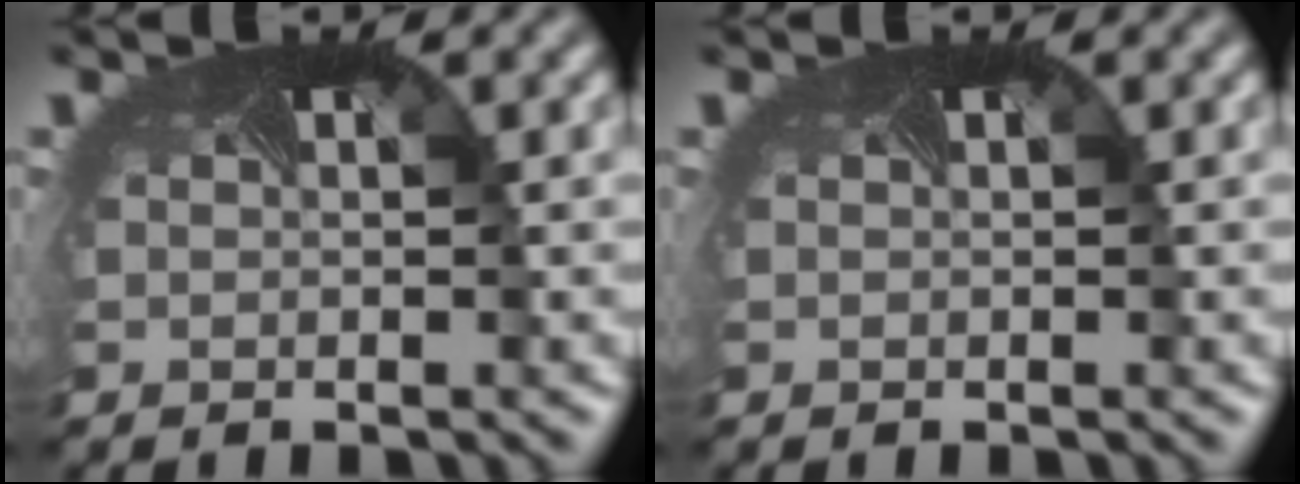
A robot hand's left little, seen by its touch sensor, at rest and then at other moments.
{"total": 0.0}